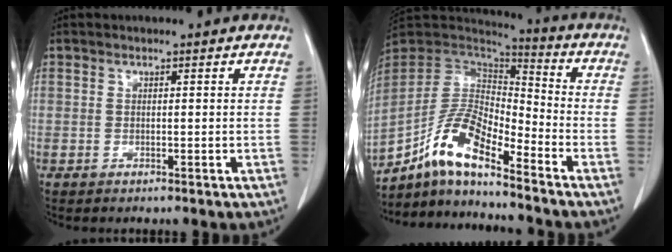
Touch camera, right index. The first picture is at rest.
{"total": 11.9, "force": [-8.1, 2.7, 8.2], "torque": [-0.173, 0.022, -0.152]}